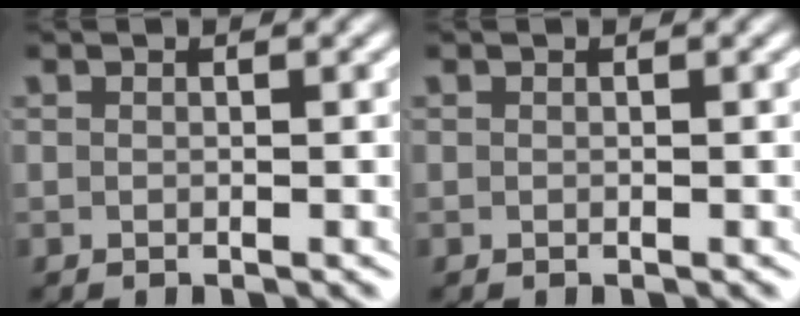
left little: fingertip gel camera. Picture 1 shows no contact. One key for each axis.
{"total": 0.0}